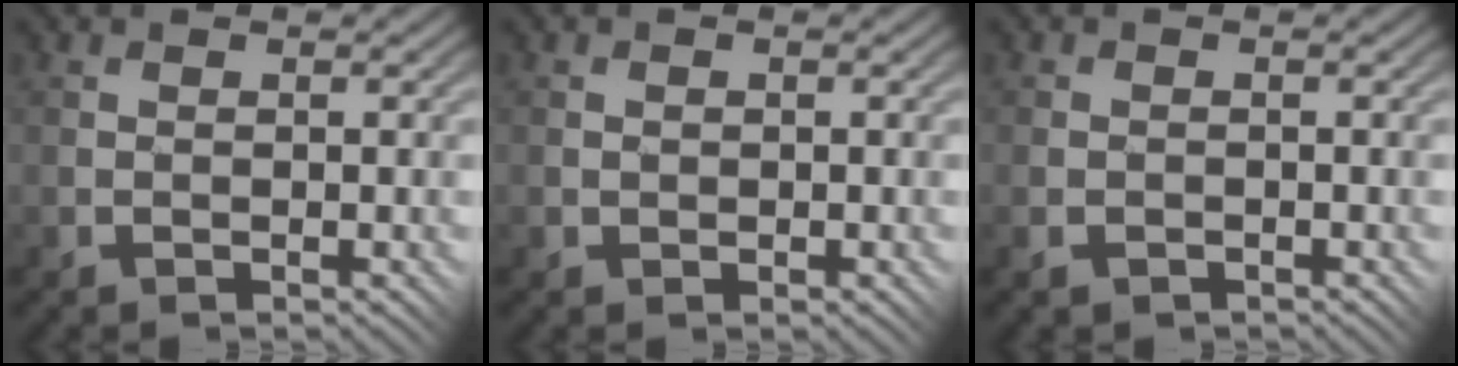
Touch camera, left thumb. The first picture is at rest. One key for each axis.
{"total": 0.8, "fx": 0.1, "fy": 0.8, "fz": 0.2, "tx": 0.000, "ty": 0.001, "tz": 0.003}
{"total": 1.1, "fx": -0.6, "fy": 0.9, "fz": 0.3, "tx": -0.006, "ty": -0.001, "tz": -0.015}